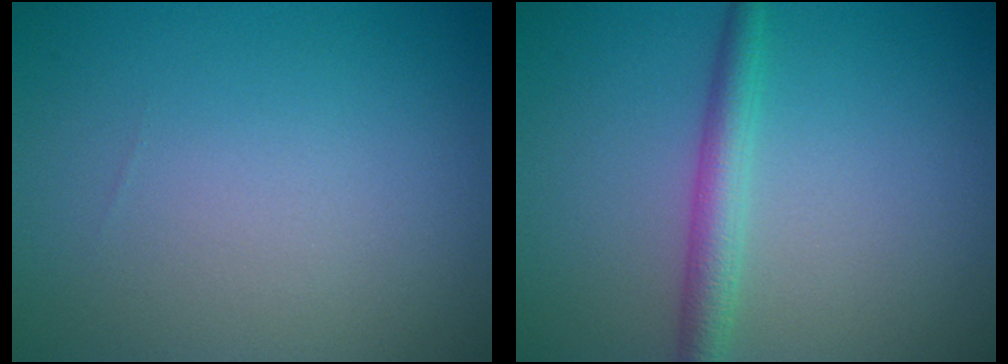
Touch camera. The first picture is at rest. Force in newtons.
{"total": 2.7, "press": 2.7, "slide": 0.1}